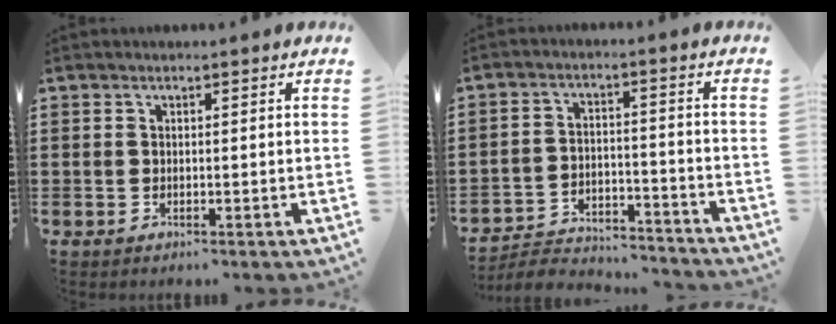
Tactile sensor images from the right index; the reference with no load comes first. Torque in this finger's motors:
{"motor_torque": [-0.85, -0.68, 0.07, -0.01]}